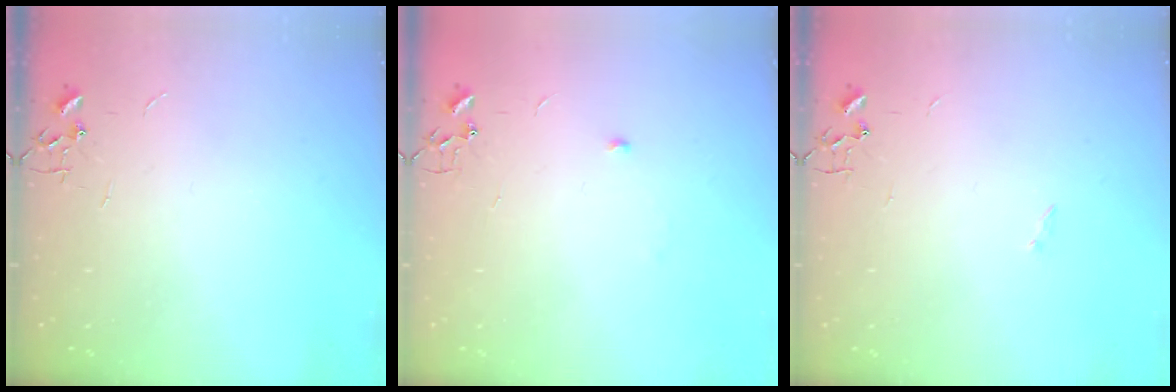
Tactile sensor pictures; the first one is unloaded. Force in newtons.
{"total": 3.9, "press": 3.8, "slide": 0.8}
{"total": 0.9, "press": 0.9, "slide": 0.2}